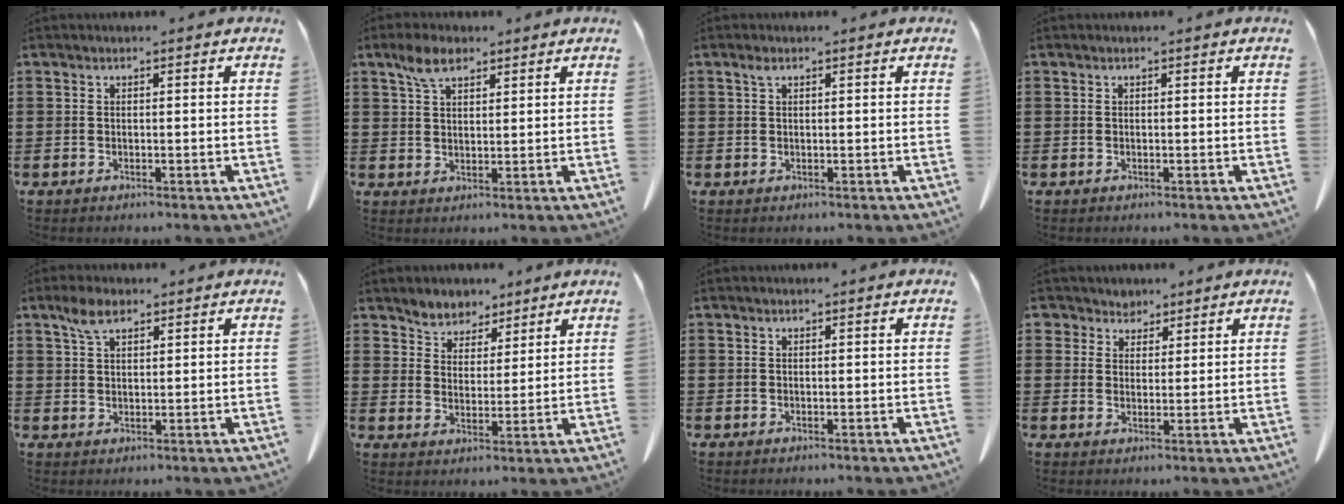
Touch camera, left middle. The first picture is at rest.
{"total": 4.7, "force": [2.9, 2.1, 3.0], "torque": [-0.068, 0.006, 0.054]}
{"total": 1.0, "force": [0.5, 0.4, 0.8], "torque": [-0.019, 0.001, 0.009]}
{"total": 0.0}
{"total": 4.0, "force": [2.5, 1.7, 2.7], "torque": [-0.060, 0.004, 0.046]}
{"total": 4.5, "force": [4.1, 1.9, -0.4], "torque": [-0.016, -0.016, 0.077]}
{"total": 0.0}
{"total": 3.4, "force": [2.8, 1.9, 0.1], "torque": [-0.018, 0.003, 0.053]}